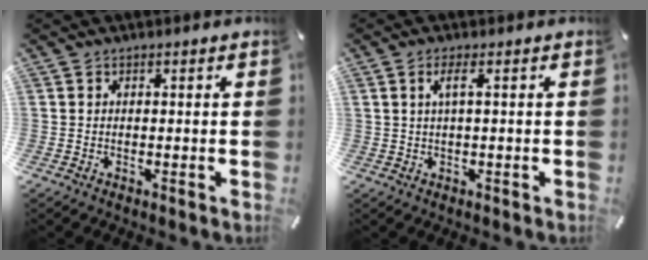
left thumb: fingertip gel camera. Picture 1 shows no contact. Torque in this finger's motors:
{"motor_torque": [0.19, -0.16, -0.09, 0.25, -0.07]}